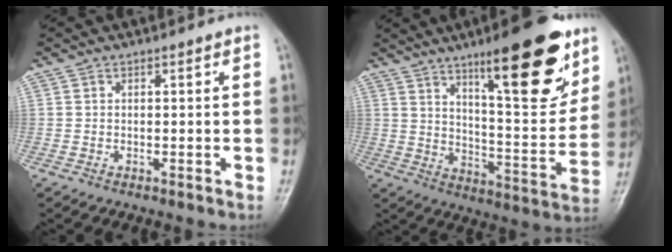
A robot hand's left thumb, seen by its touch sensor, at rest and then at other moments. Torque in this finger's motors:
{"motor_torque": [1.98, 1.10, 1.65, -1.12, 0.31]}